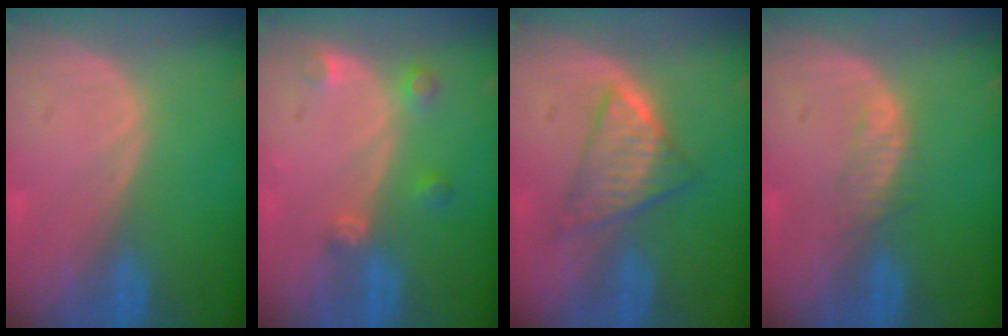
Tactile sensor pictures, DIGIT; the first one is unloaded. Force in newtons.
{"total": 3.0, "press": 2.9, "slide": 0.6}
{"total": 5.9, "press": 5.6, "slide": 2.0}
{"total": 1.8, "press": 1.8, "slide": 0.1}